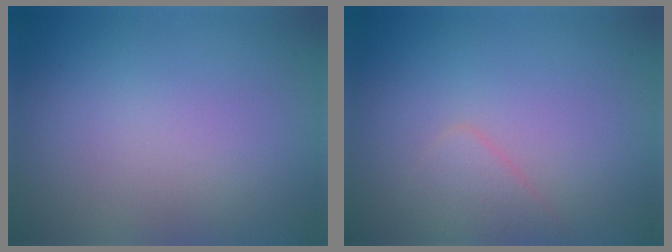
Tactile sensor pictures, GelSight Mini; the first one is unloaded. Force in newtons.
{"total": 1.8, "press": 1.8, "slide": 0.1}